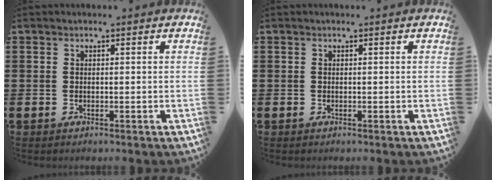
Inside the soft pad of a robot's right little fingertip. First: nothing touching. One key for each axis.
{"total": 0.0}